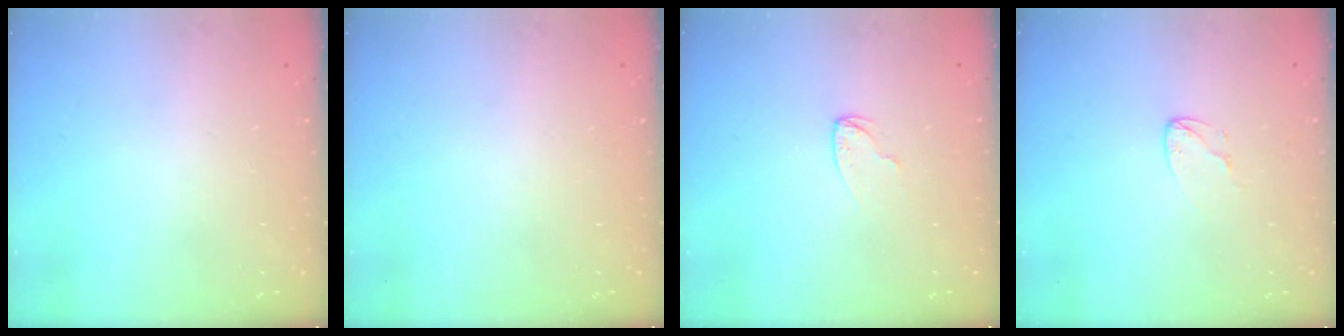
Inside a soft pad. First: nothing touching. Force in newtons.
{"total": 0.0}
{"total": 3.9, "press": 3.9, "slide": 0.4}
{"total": 3.7, "press": 3.7, "slide": 0.3}